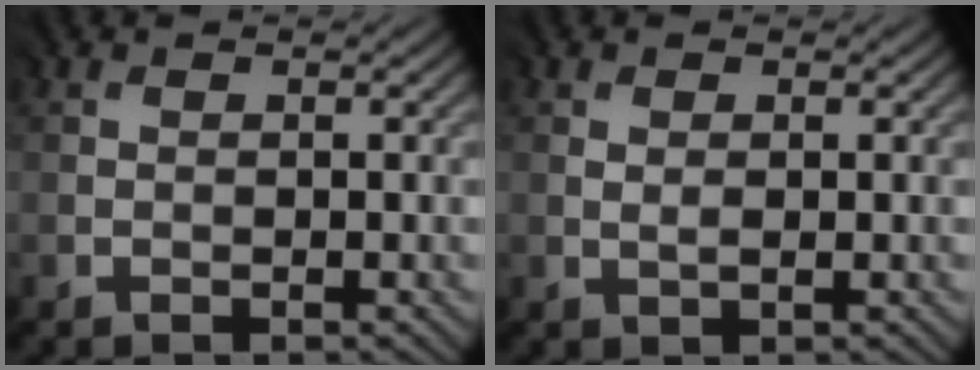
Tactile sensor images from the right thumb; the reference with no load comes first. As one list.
[{"total": 0.6, "force": [0.3, 0.3, 0.5], "torque": [-0.010, -0.003, 0.007]}]